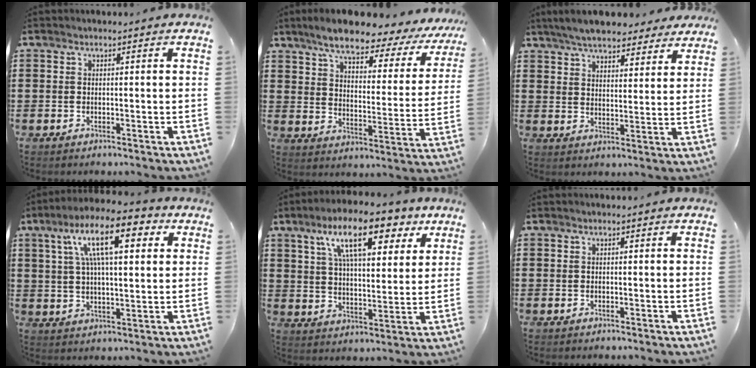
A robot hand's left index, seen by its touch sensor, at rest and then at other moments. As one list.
[{"total": 7.8, "force": [6.4, 1.3, 4.2], "torque": [-0.094, -0.038, 0.102]}, {"total": 6.3, "force": [5.9, 1.3, 1.9], "torque": [-0.060, -0.012, 0.109]}, {"total": 13.7, "force": [6.0, 4.4, 11.5], "torque": [-0.214, 0.007, 0.100]}, {"total": 13.9, "force": [8.5, 4.3, 10.2], "torque": [-0.177, -0.019, 0.141]}, {"total": 0.0}]